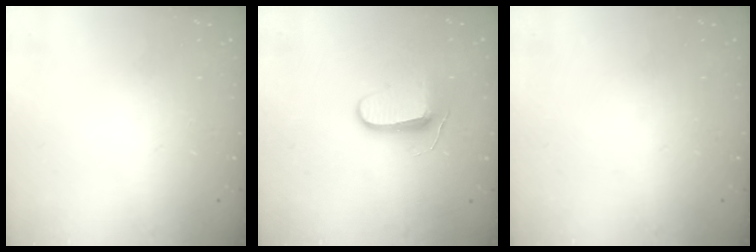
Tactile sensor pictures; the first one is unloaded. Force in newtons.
{"total": 8.7, "press": 8.7, "slide": 0.7}
{"total": 0.0}